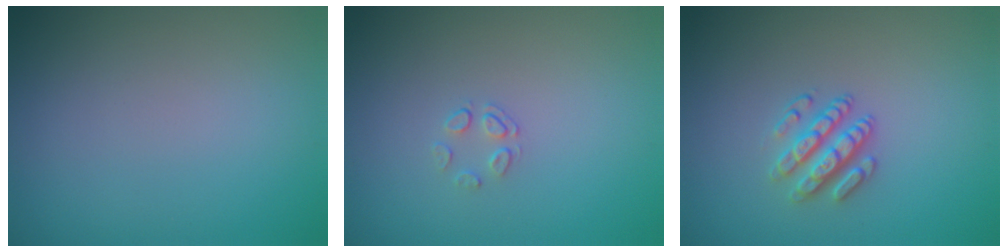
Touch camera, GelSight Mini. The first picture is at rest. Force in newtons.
{"total": 1.1, "press": 0.5, "slide": 1.0}
{"total": 2.7, "press": 2.5, "slide": 1.2}